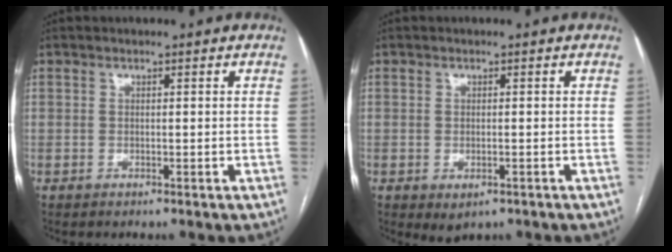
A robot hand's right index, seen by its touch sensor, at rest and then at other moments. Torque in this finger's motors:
{"motor_torque": [0.56, -0.41, 0.10, 0.01]}